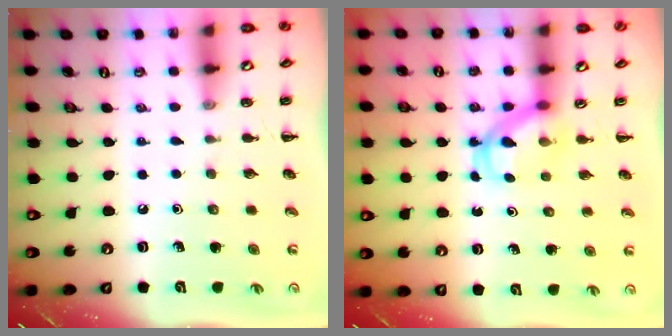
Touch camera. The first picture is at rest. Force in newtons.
{"total": 4.1, "press": 4.0, "slide": 0.7}